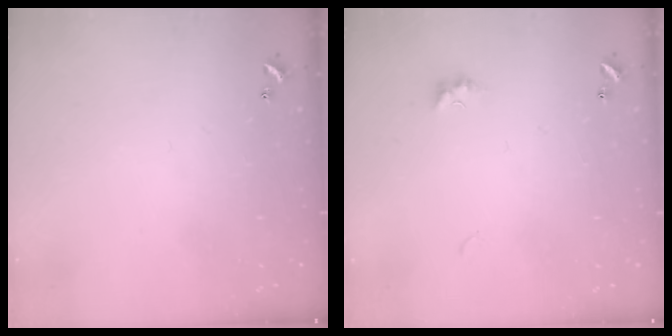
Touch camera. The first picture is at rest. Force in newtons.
{"total": 1.9, "press": 1.8, "slide": 0.6}